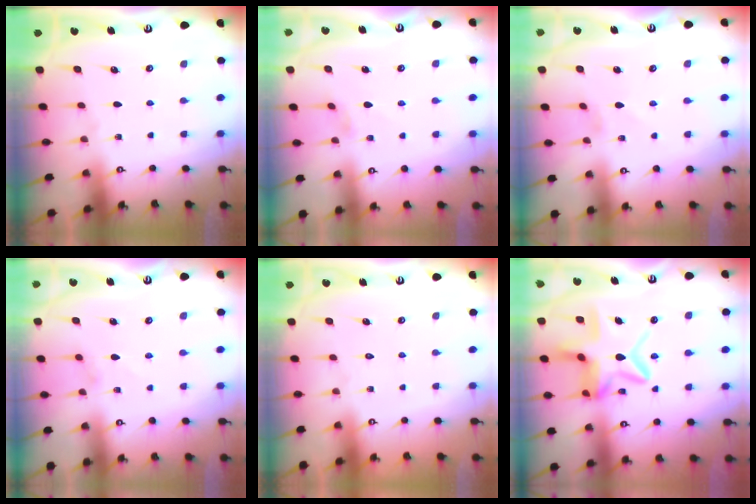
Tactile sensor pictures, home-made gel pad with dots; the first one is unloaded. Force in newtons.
{"total": 1.1, "press": 1.1, "slide": 0.3}
{"total": 0.7, "press": 0.6, "slide": 0.4}
{"total": 1.4, "press": 1.4, "slide": 0.3}
{"total": 1.7, "press": 1.7, "slide": 0.1}
{"total": 13.4, "press": 13.4, "slide": 1.2}